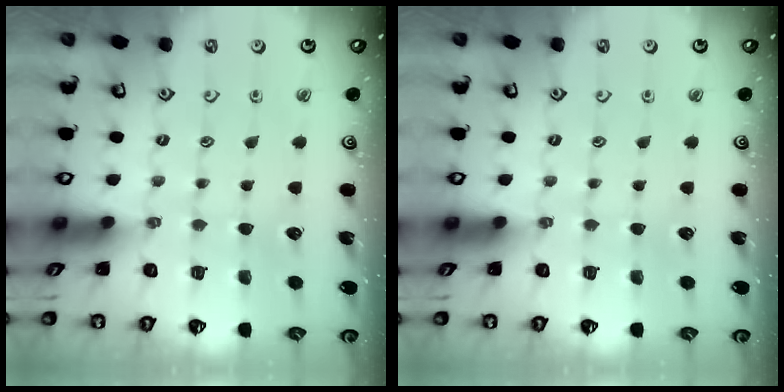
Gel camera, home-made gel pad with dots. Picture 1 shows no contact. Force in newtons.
{"total": 0.0}